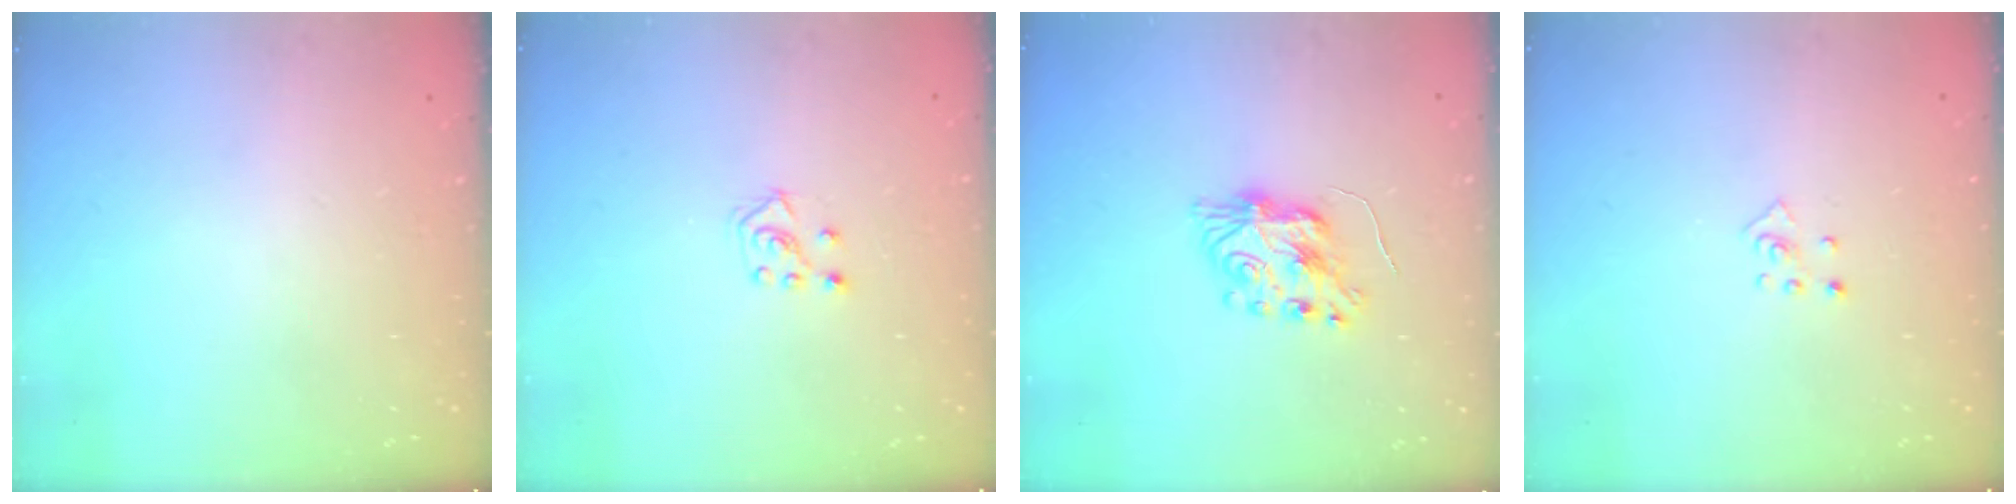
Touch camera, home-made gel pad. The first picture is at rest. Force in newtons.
{"total": 4.6, "press": 4.5, "slide": 0.8}
{"total": 8.7, "press": 8.6, "slide": 0.6}
{"total": 3.9, "press": 3.9, "slide": 0.2}